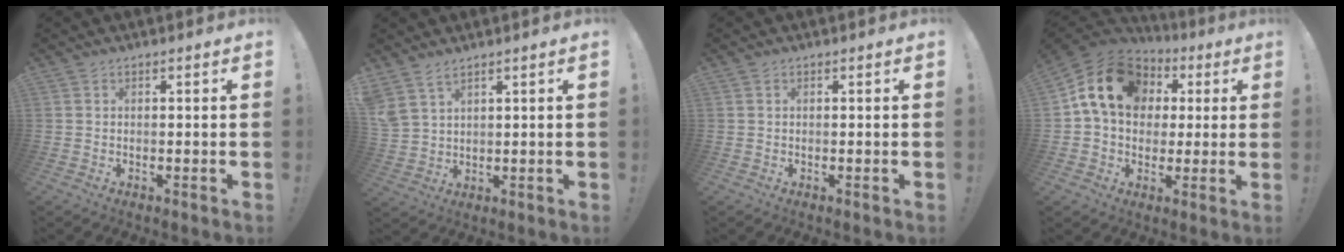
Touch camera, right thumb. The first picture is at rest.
{"total": 4.9, "force": [3.8, 1.9, 2.5], "torque": [-0.053, -0.015, 0.076]}
{"total": 0.0}
{"total": 16.6, "force": [4.8, 12.8, 9.5], "torque": [-0.145, -0.007, 0.091]}